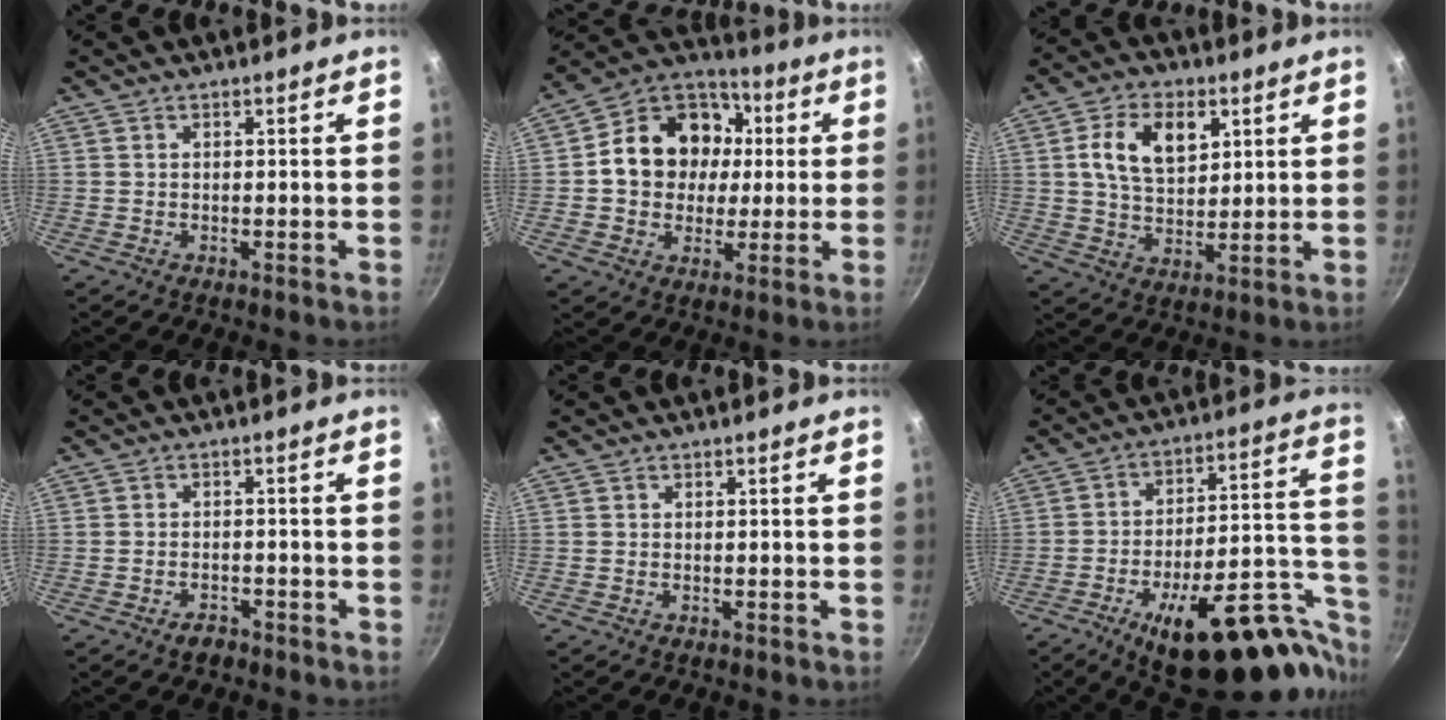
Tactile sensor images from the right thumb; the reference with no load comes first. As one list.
[{"total": 16.6, "force": [1.2, 13.7, 9.3], "torque": [-0.109, 0.025, 0.016]}, {"total": 11.8, "force": [3.7, 7.3, 8.4], "torque": [-0.130, -0.008, 0.068]}, {"total": 2.3, "force": [-1.8, 1.1, 0.9], "torque": [-0.015, 0.010, -0.028]}, {"total": 0.0}, {"total": 30.1, "force": [-15.5, 10.9, 23.3], "torque": [-0.213, 0.098, -0.215]}]